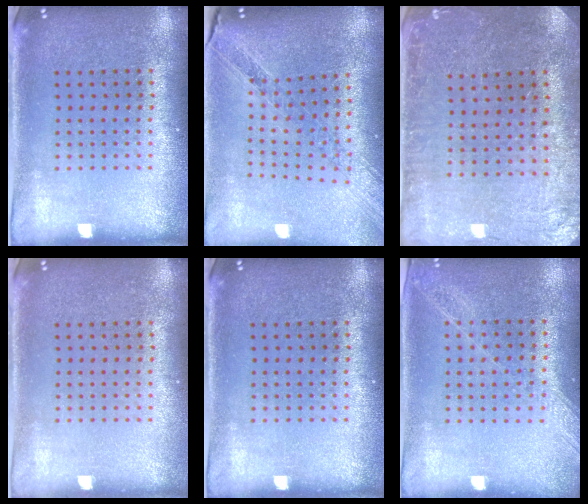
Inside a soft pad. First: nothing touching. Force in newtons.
{"total": 1.1, "press": 1.1, "slide": 0.2}
{"total": 0.7, "press": 0.7, "slide": 0.2}
{"total": 0.0}
{"total": 0.0}
{"total": 1.3, "press": 1.2, "slide": 0.3}